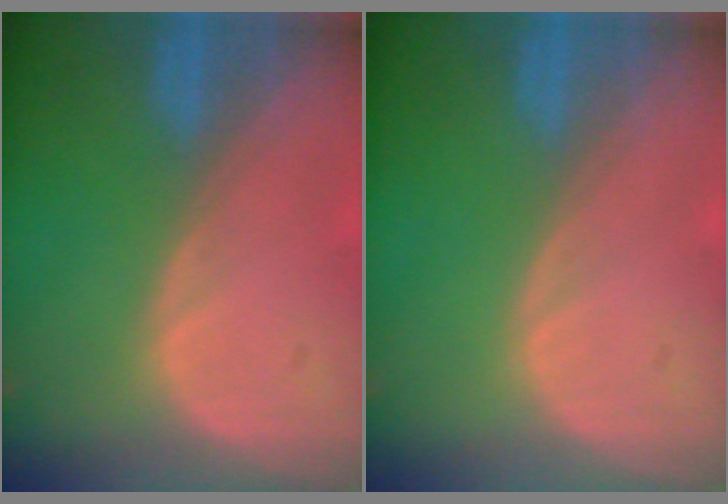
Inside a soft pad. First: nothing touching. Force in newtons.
{"total": 0.0}